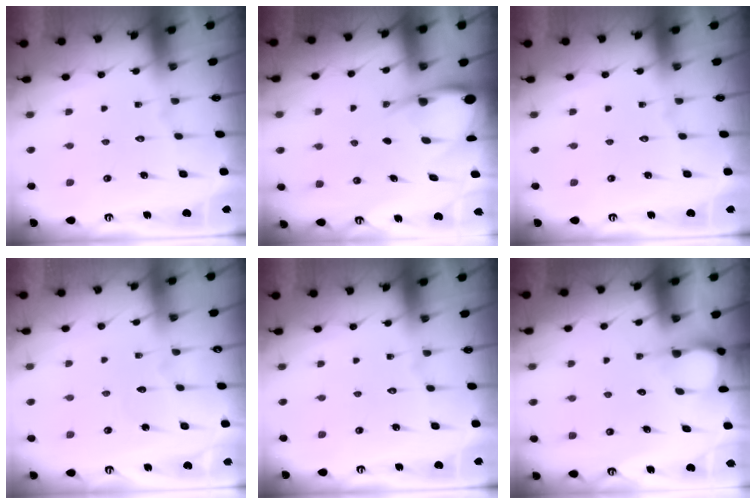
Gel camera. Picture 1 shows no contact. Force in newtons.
{"total": 6.0, "press": 6.0, "slide": 0.7}
{"total": 0.0}
{"total": 2.6, "press": 2.6, "slide": 0.3}
{"total": 0.0}
{"total": 4.3, "press": 4.3, "slide": 0.2}